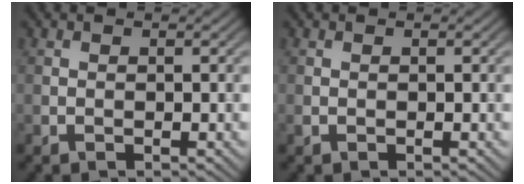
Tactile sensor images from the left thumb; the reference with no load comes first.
{"total": 0.0}